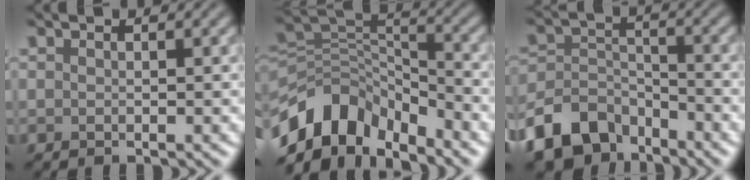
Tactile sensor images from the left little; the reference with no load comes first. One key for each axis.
{"total": 9.1, "fx": -6.0, "fy": 5.2, "fz": 4.4, "tx": -0.069, "ty": 0.000, "tz": -0.122}
{"total": 8.0, "fx": -5.9, "fy": 4.4, "fz": 3.0, "tx": -0.054, "ty": -0.005, "tz": -0.123}